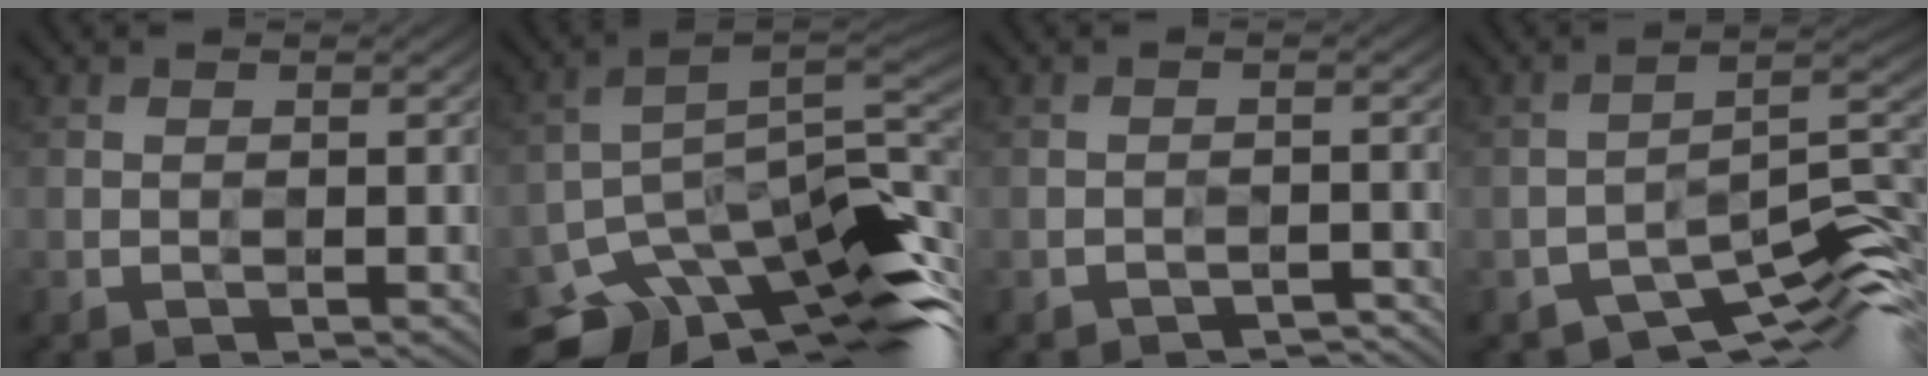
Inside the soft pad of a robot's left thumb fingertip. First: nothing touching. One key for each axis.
{"total": 14.2, "fx": -9.0, "fy": 6.1, "fz": 9.2, "tx": -0.166, "ty": -0.021, "tz": -0.145}
{"total": 1.8, "fx": -1.6, "fy": -0.1, "fz": -0.8, "tx": 0.014, "ty": 0.004, "tz": -0.031}
{"total": 9.6, "fx": -7.4, "fy": 3.0, "fz": 5.3, "tx": -0.065, "ty": -0.006, "tz": -0.130}